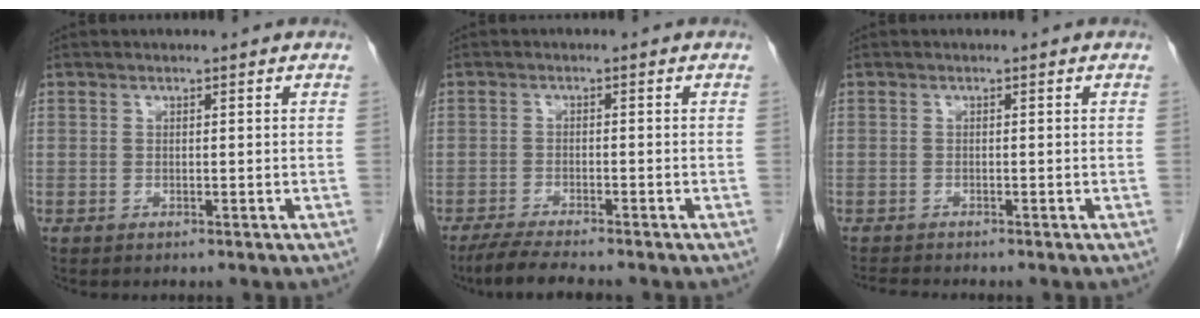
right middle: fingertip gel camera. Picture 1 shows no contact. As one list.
[{"total": 5.7, "force": [-4.9, 0.1, 2.9], "torque": [-0.054, -0.020, -0.085]}, {"total": 1.6, "force": [-1.6, -0.3, 0.2], "torque": [-0.009, -0.009, -0.030]}]